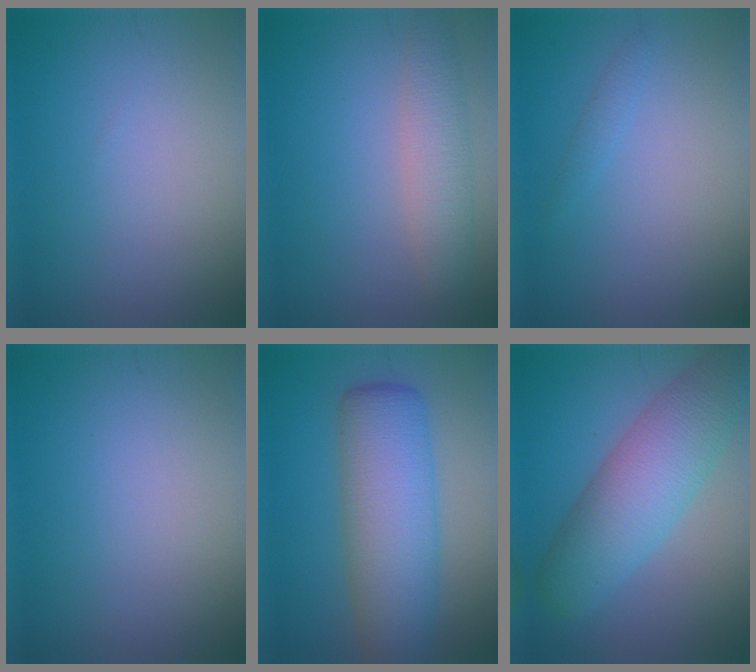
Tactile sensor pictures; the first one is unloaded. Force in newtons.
{"total": 3.4, "press": 3.4, "slide": 0.2}
{"total": 0.8, "press": 0.8, "slide": 0.1}
{"total": 0.0}
{"total": 8.7, "press": 8.7, "slide": 0.3}
{"total": 7.6, "press": 7.6, "slide": 0.4}